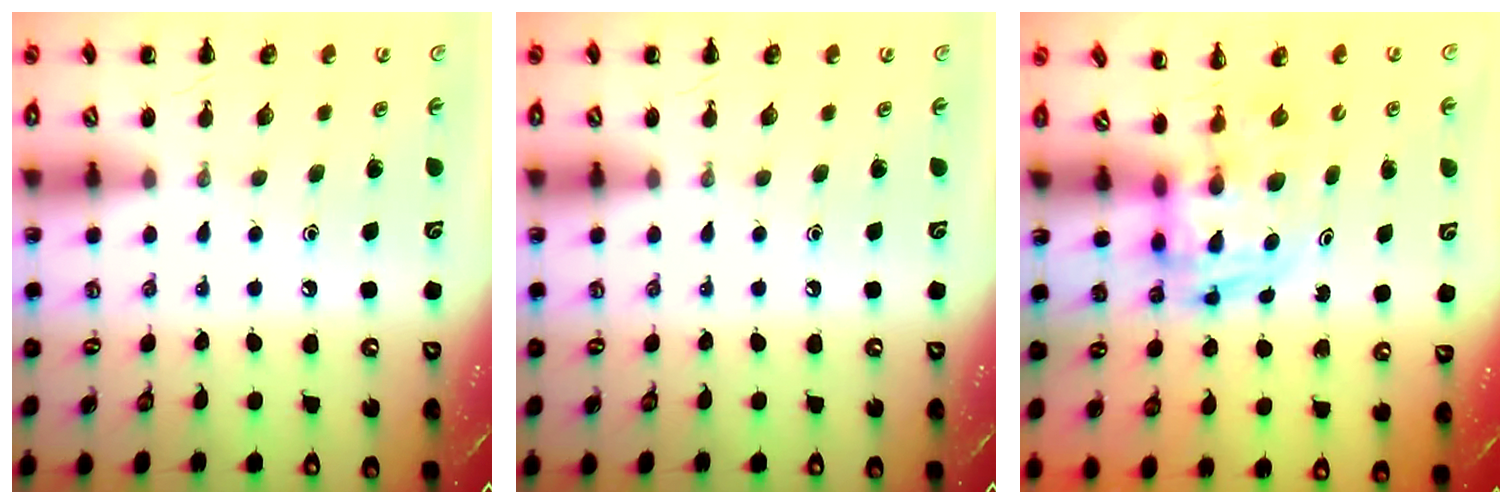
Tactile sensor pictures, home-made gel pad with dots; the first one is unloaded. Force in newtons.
{"total": 0.0}
{"total": 2.9, "press": 2.9, "slide": 0.5}